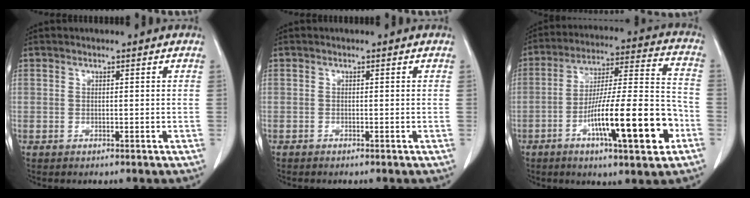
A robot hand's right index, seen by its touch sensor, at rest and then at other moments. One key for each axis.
{"total": 0.0}
{"total": 18.5, "fx": -7.2, "fy": 2.1, "fz": 16.9, "tx": -0.271, "ty": 0.002, "tz": -0.112}